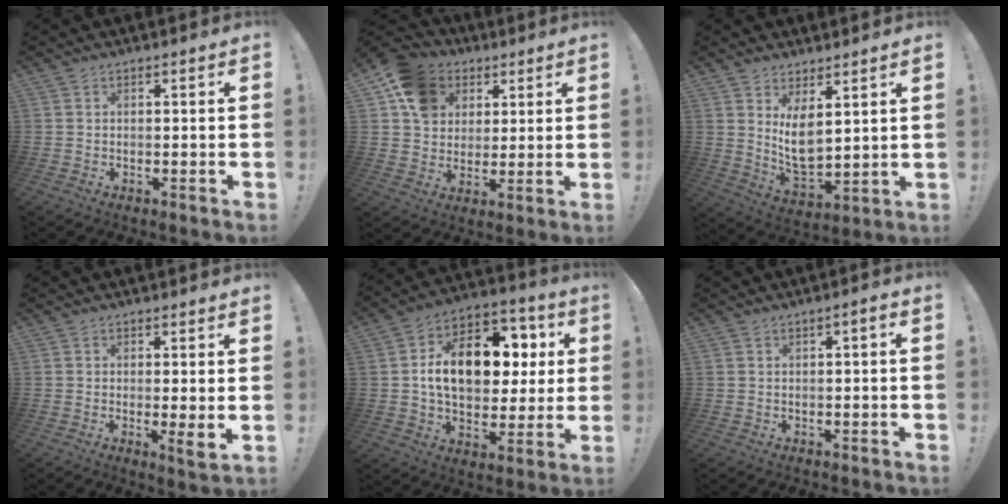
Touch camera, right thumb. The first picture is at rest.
{"total": 13.0, "force": [5.4, 10.4, 5.5], "torque": [-0.075, -0.021, 0.109]}
{"total": 9.1, "force": [4.5, 4.6, 6.4], "torque": [-0.113, -0.042, 0.087]}
{"total": 4.1, "force": [0.1, 0.0, 4.1], "torque": [-0.043, -0.020, 0.001]}
{"total": 18.8, "force": [2.9, 12.1, 14.1], "torque": [-0.209, -0.001, 0.054]}
{"total": 1.7, "force": [-0.9, 0.2, 1.4], "torque": [-0.023, 0.004, -0.016]}